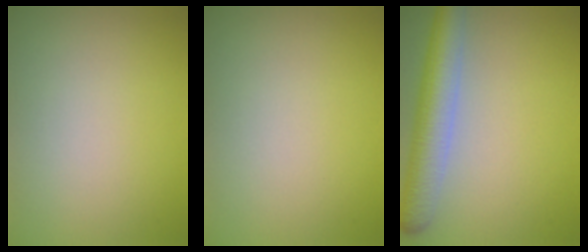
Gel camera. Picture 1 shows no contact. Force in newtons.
{"total": 0.0}
{"total": 6.0, "press": 6.0, "slide": 0.3}